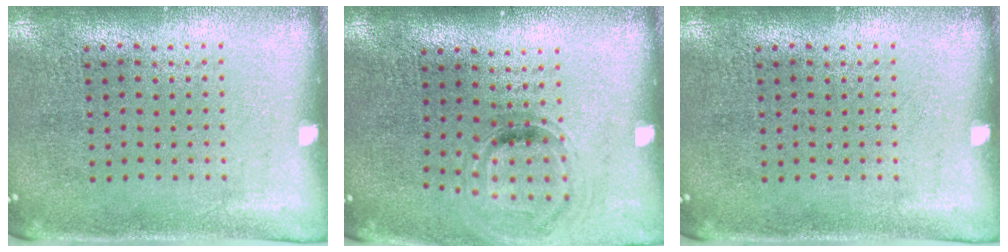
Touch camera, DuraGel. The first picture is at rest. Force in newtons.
{"total": 0.9, "press": 0.8, "slide": 0.3}
{"total": 0.0}